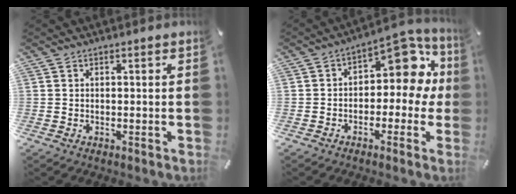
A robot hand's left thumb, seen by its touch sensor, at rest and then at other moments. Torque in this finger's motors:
{"motor_torque": [0.02, 0.60, 0.49, 0.43, 0.03]}